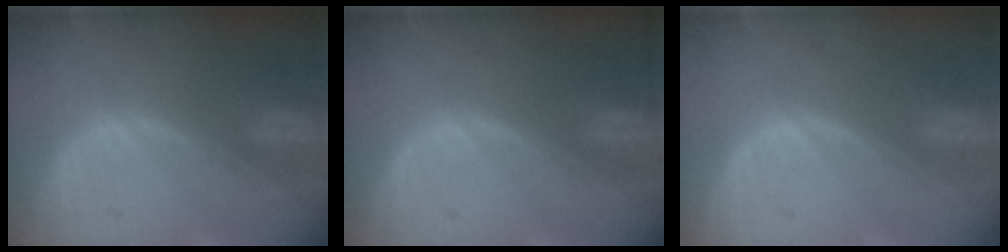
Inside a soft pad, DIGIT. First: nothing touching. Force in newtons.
{"total": 0.0}
{"total": 0.0}